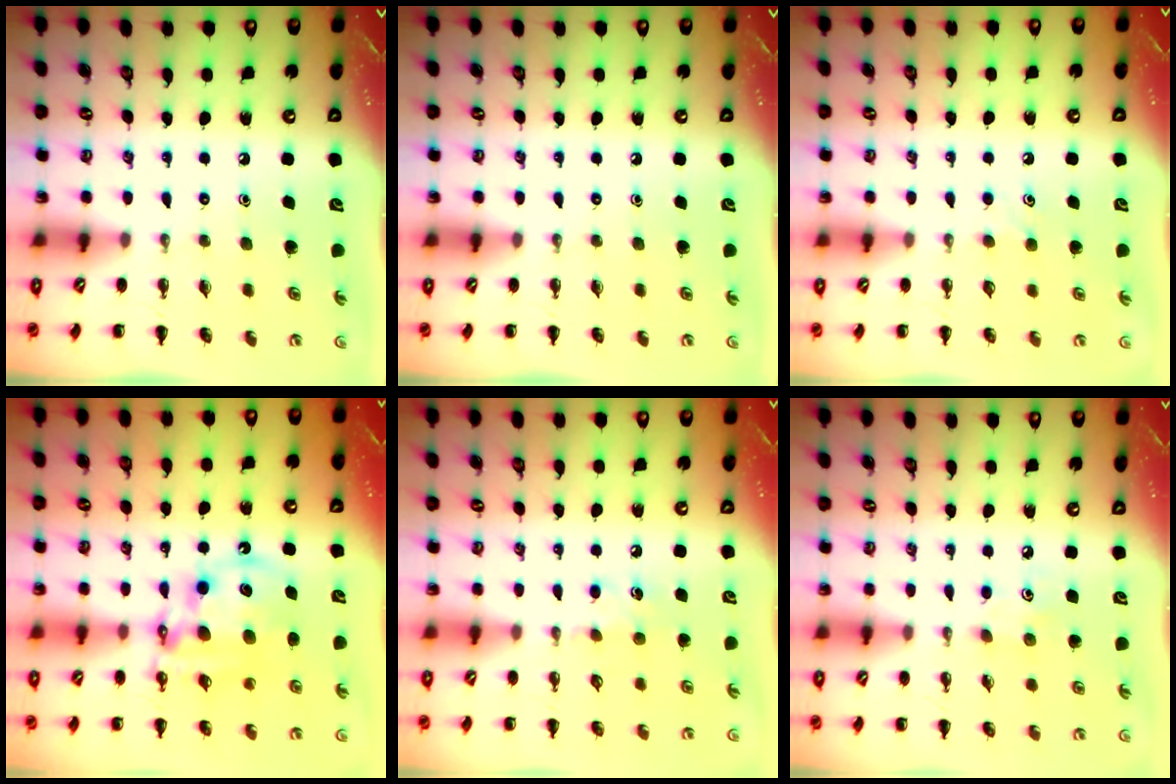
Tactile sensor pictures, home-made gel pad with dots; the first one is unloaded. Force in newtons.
{"total": 0.0}
{"total": 3.7, "press": 3.5, "slide": 1.1}
{"total": 12.8, "press": 12.5, "slide": 2.9}
{"total": 5.5, "press": 5.2, "slide": 1.7}
{"total": 3.9, "press": 3.8, "slide": 1.0}